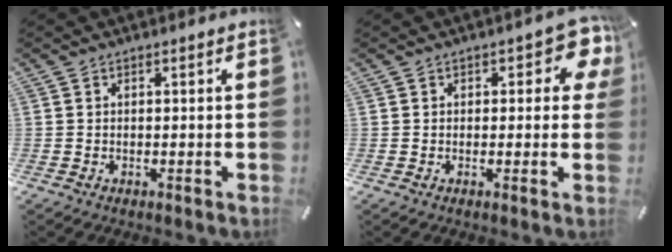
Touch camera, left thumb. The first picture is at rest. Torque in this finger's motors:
{"motor_torque": [0.06, -0.29, 0.17, 0.32, 0.00]}